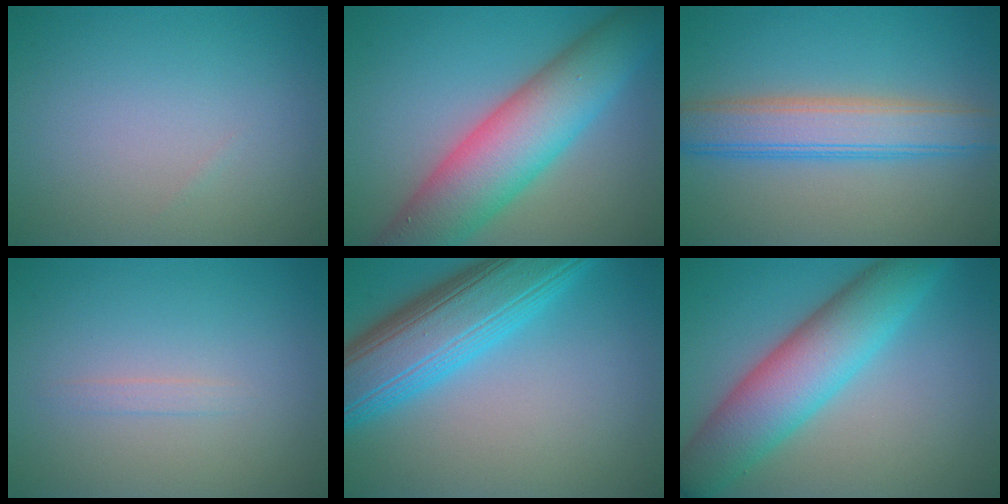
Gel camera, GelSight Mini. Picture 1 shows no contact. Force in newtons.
{"total": 10.0, "press": 10.0, "slide": 0.5}
{"total": 5.6, "press": 5.6, "slide": 0.1}
{"total": 0.7, "press": 0.7, "slide": 0.0}
{"total": 9.7, "press": 9.7, "slide": 0.2}
{"total": 8.3, "press": 8.3, "slide": 0.3}